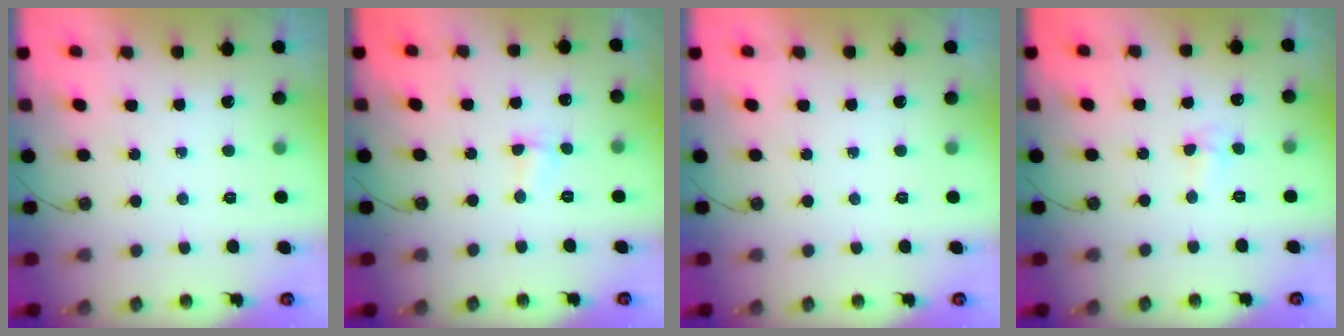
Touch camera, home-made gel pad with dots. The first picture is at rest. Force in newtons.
{"total": 2.2, "press": 2.1, "slide": 0.5}
{"total": 0.0}
{"total": 4.3, "press": 2.9, "slide": 3.2}